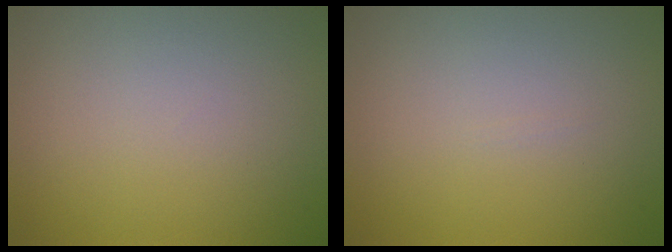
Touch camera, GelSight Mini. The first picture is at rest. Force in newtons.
{"total": 0.0}